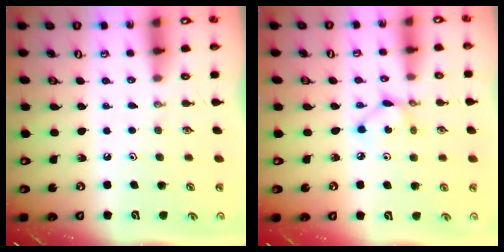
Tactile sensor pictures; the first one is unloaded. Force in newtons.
{"total": 4.0, "press": 4.0, "slide": 0.2}